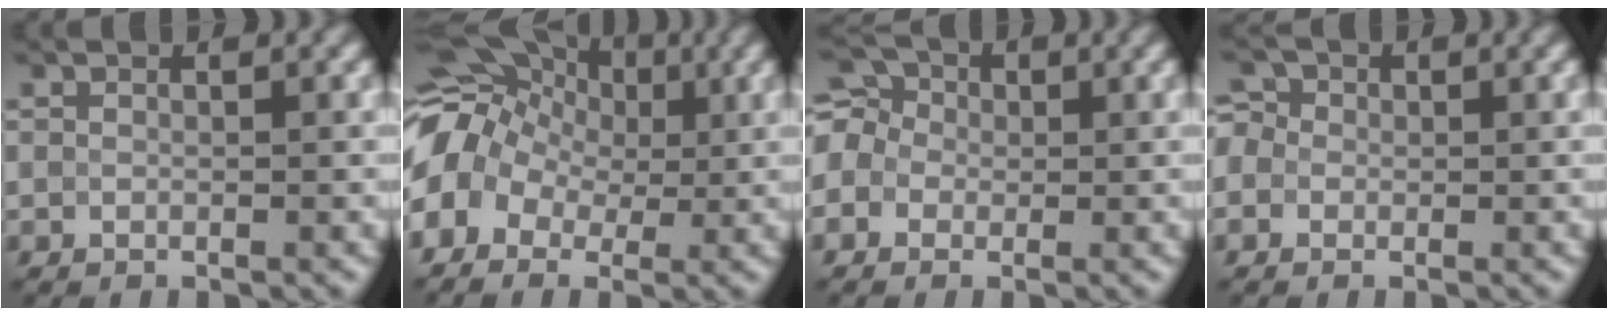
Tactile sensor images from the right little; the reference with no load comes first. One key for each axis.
{"total": 9.8, "fx": 1.1, "fy": 7.8, "fz": 6.0, "tx": -0.108, "ty": 0.023, "tz": -0.002}
{"total": 6.4, "fx": 0.7, "fy": 5.6, "fz": 3.0, "tx": -0.057, "ty": 0.035, "tz": -0.031}
{"total": 4.6, "fx": 0.7, "fy": 4.1, "fz": 1.9, "tx": -0.031, "ty": 0.030, "tz": -0.025}